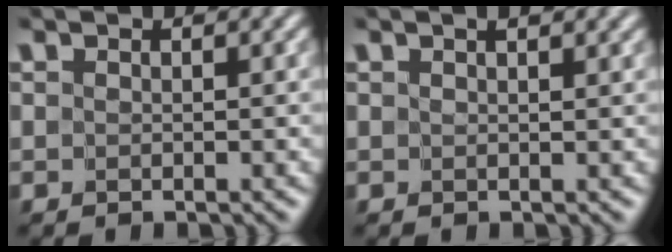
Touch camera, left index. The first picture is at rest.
{"total": 2.3, "force": [1.4, 0.8, 1.6], "torque": [-0.011, 0.001, 0.012]}